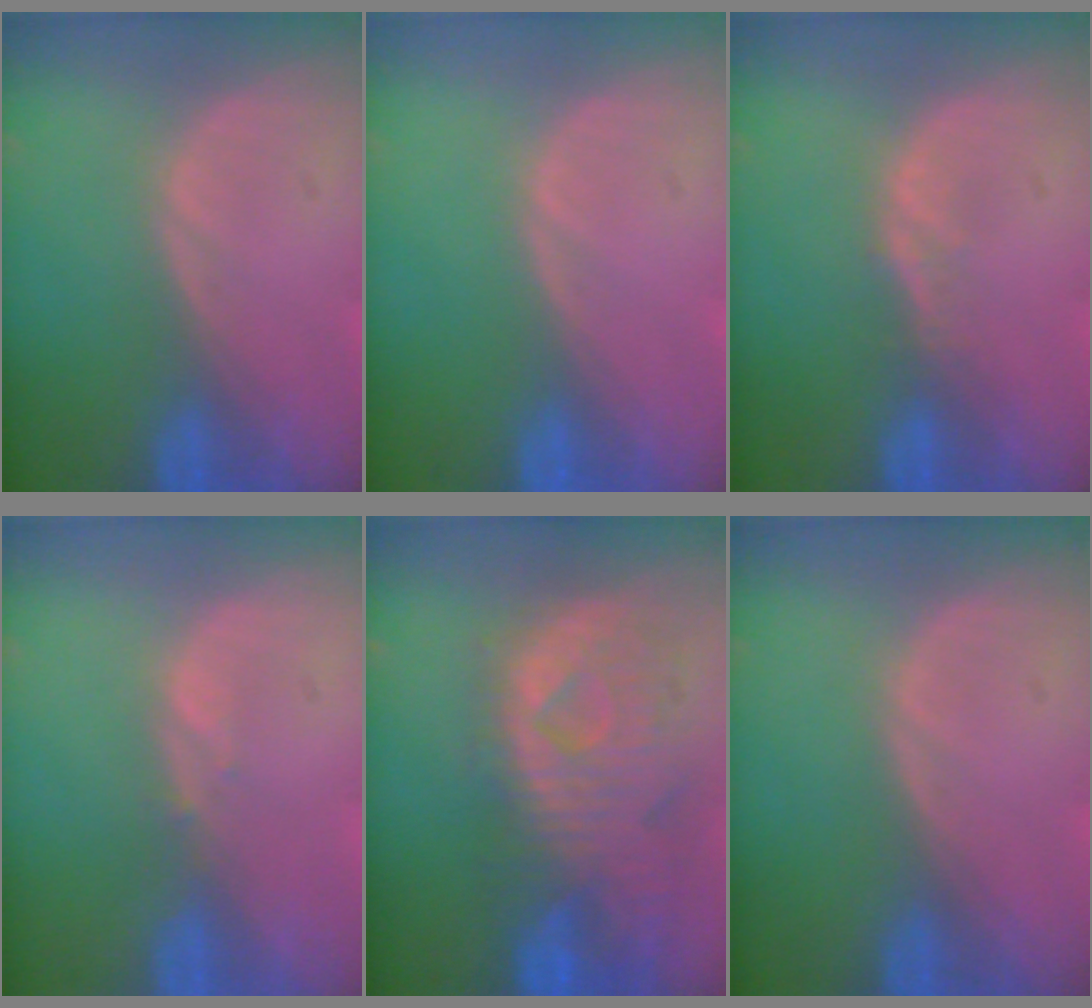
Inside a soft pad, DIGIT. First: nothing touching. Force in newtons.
{"total": 0.0}
{"total": 1.1, "press": 1.1, "slide": 0.1}
{"total": 0.6, "press": 0.6, "slide": 0.1}
{"total": 11.0, "press": 9.7, "slide": 5.2}
{"total": 0.0}